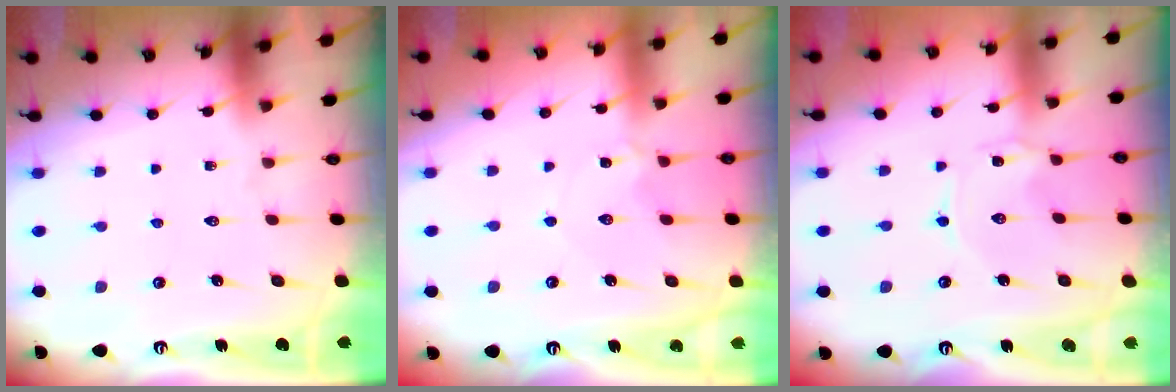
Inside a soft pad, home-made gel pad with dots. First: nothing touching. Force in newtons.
{"total": 1.8, "press": 1.8, "slide": 0.4}
{"total": 0.6, "press": 0.6, "slide": 0.1}